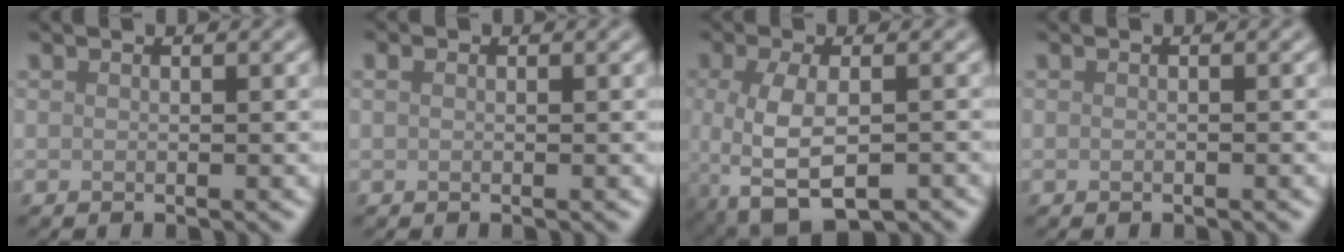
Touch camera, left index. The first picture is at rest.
{"total": 0.8, "force": [0.2, 0.5, 0.6], "torque": [-0.014, 0.000, 0.001]}
{"total": 6.7, "force": [-2.1, 3.3, 5.3], "torque": [-0.118, -0.023, -0.031]}
{"total": 0.5, "force": [-0.2, 0.2, 0.4], "torque": [-0.009, -0.002, -0.005]}